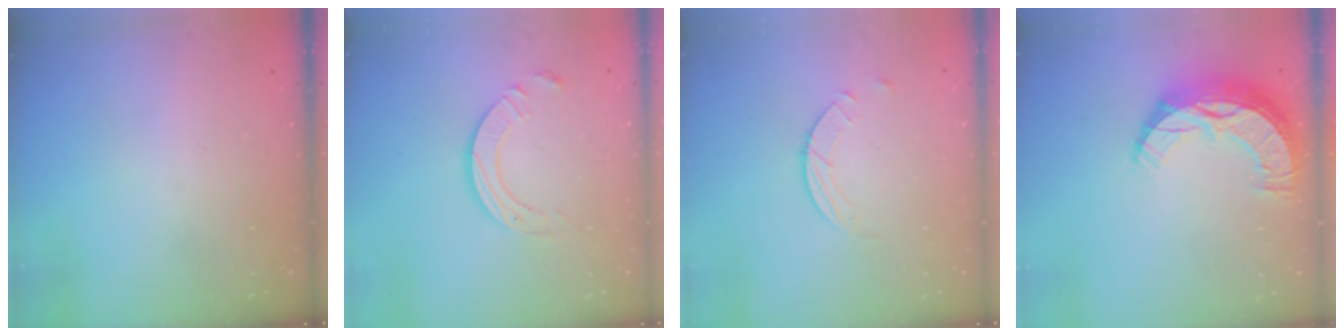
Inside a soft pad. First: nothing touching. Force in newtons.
{"total": 8.8, "press": 8.7, "slide": 0.9}
{"total": 2.6, "press": 2.6, "slide": 0.3}
{"total": 12.3, "press": 12.2, "slide": 0.9}